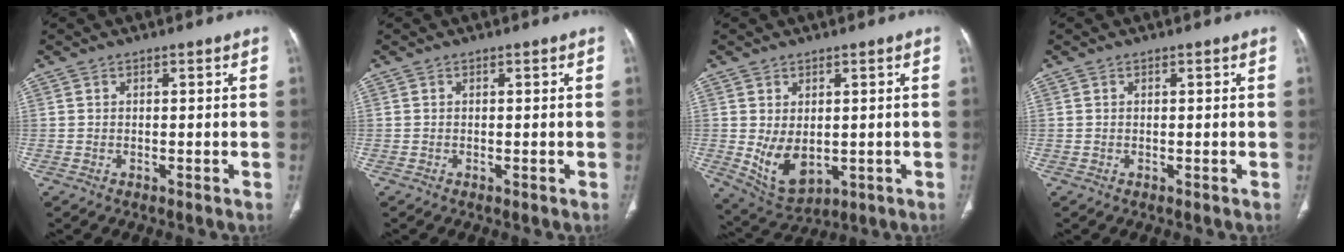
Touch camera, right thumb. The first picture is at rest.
{"total": 0.0}
{"total": 8.3, "force": [-0.5, 5.3, 6.3], "torque": [-0.100, -0.012, 0.016]}
{"total": 0.0}